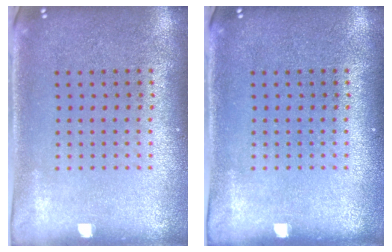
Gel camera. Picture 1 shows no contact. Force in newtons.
{"total": 0.0}